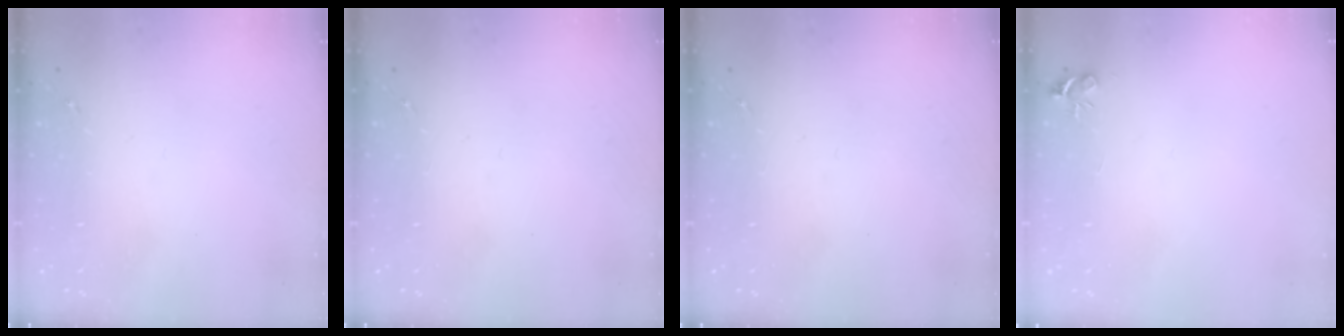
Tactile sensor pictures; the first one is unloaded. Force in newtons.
{"total": 0.0}
{"total": 0.0}
{"total": 4.7, "press": 4.7, "slide": 0.6}